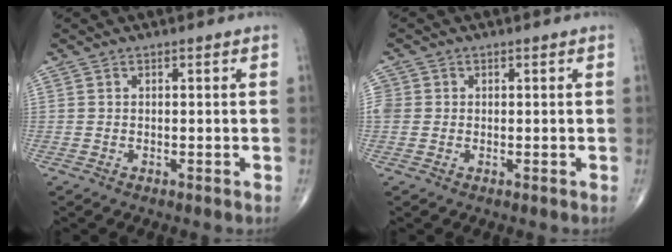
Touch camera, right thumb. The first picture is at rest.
{"total": 3.0, "force": [0.2, 2.8, 1.1], "torque": [-0.019, 0.010, 0.008]}